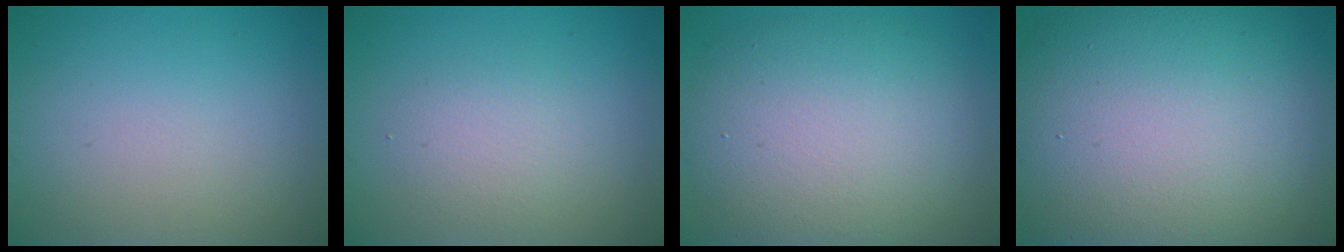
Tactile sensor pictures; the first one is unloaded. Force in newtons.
{"total": 2.1, "press": 2.1, "slide": 0.0}
{"total": 9.9, "press": 9.8, "slide": 0.9}
{"total": 18.4, "press": 18.4, "slide": 0.5}